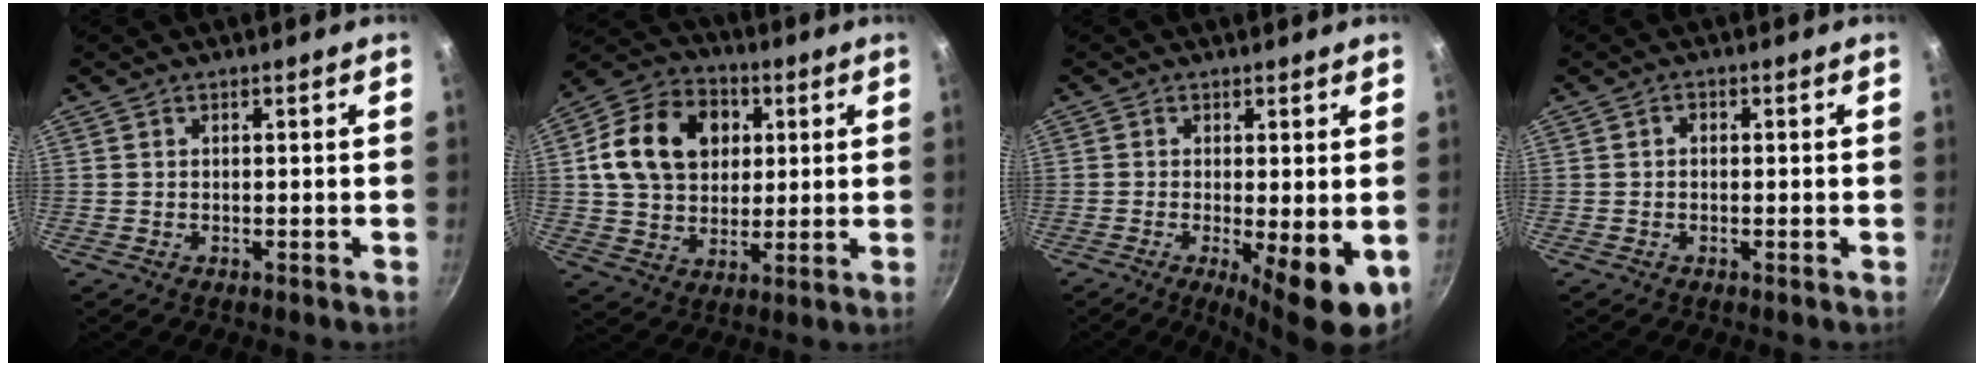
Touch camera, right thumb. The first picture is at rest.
{"total": 17.6, "force": [4.0, 13.5, 10.5], "torque": [-0.157, 0.011, 0.061]}
{"total": 9.1, "force": [-2.1, 2.2, 8.5], "torque": [-0.113, -0.011, -0.021]}
{"total": 1.3, "force": [-0.1, 1.0, 0.8], "torque": [-0.012, 0.005, -0.003]}